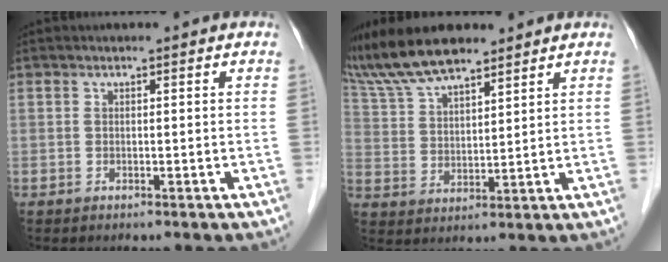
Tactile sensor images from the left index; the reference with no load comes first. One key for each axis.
{"total": 13.4, "fx": 11.5, "fy": 3.4, "fz": 5.9, "tx": -0.131, "ty": 0.026, "tz": 0.225}